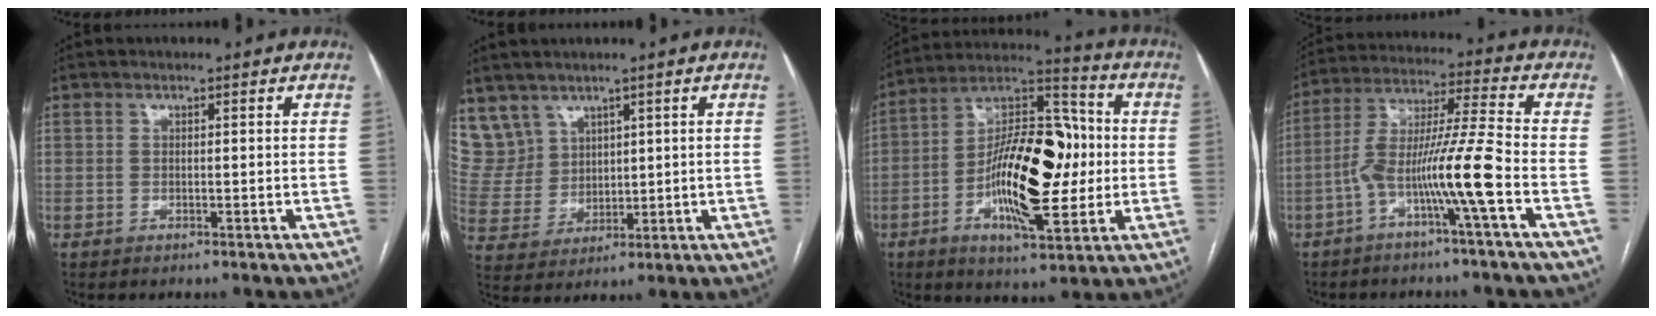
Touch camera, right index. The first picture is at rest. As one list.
[{"total": 8.1, "force": [5.4, 6.0, 0.5], "torque": [-0.026, 0.024, 0.131]}, {"total": 19.3, "force": [-2.3, 6.8, 17.9], "torque": [-0.314, 0.020, -0.040]}, {"total": 11.0, "force": [-4.4, -1.3, 10.0], "torque": [-0.194, 0.016, -0.082]}]